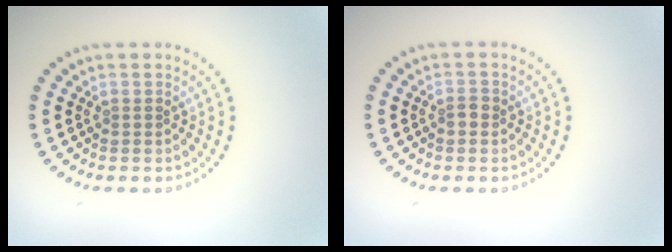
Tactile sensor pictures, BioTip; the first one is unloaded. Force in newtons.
{"total": 1.0, "press": 1.0, "slide": 0.2}